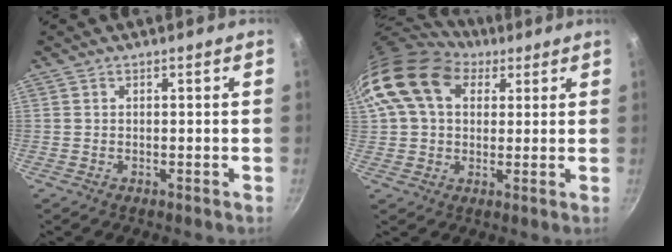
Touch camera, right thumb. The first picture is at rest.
{"total": 17.3, "force": [6.6, 12.2, 10.5], "torque": [-0.192, 0.017, 0.106]}